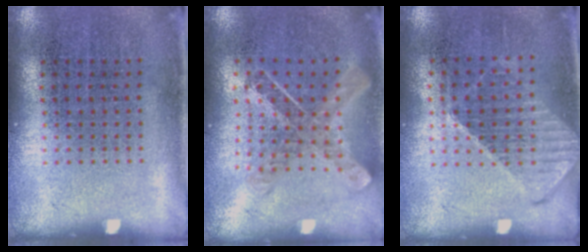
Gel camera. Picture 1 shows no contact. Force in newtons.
{"total": 0.9, "press": 0.9, "slide": 0.1}
{"total": 1.2, "press": 1.1, "slide": 0.4}